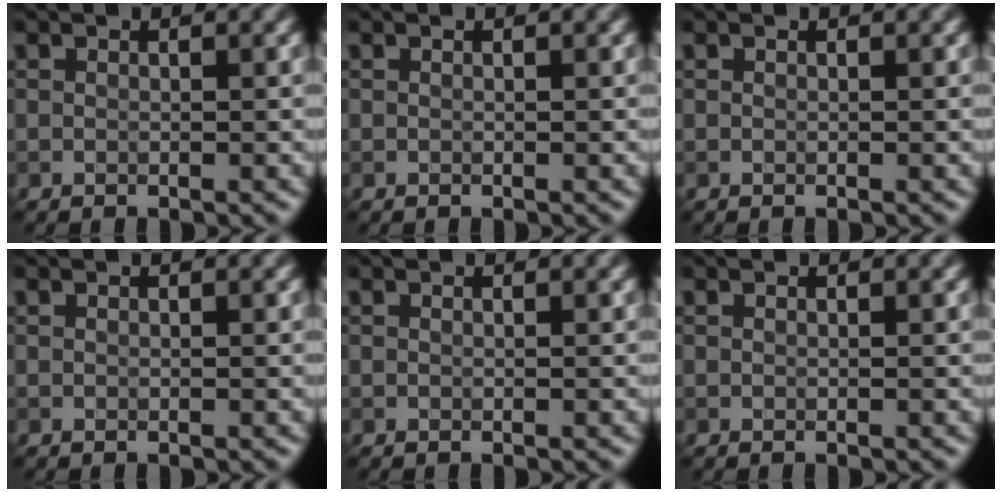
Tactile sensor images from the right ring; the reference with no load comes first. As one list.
[{"total": 0.0}, {"total": 0.0}, {"total": 0.0}, {"total": 0.0}, {"total": 0.0}]